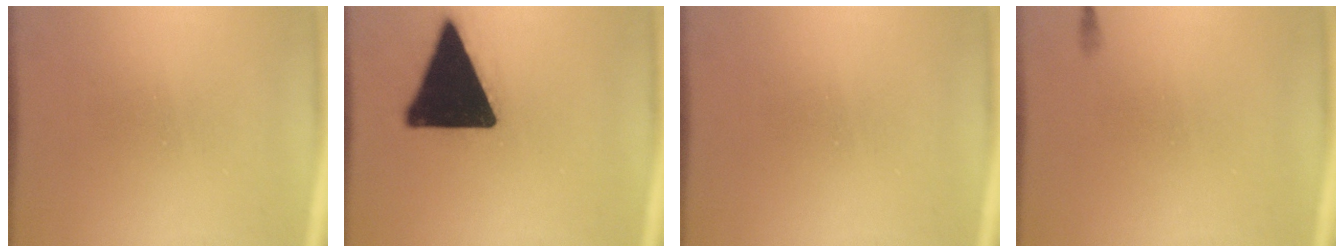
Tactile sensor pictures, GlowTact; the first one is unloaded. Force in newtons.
{"total": 20.3}
{"total": 0.0}
{"total": 0.5}